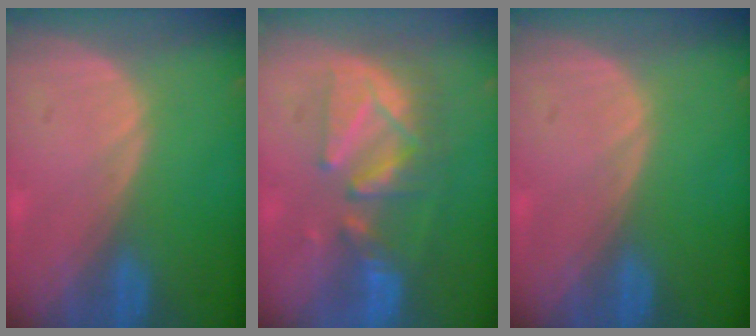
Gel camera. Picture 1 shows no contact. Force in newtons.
{"total": 8.6, "press": 8.5, "slide": 1.5}
{"total": 0.0}